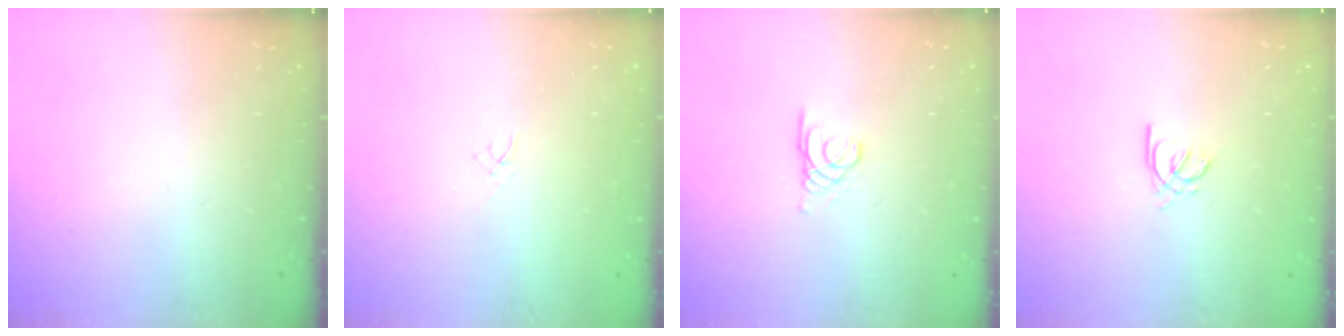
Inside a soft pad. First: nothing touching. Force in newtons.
{"total": 1.0, "press": 1.0, "slide": 0.3}
{"total": 1.7, "press": 1.7, "slide": 0.1}
{"total": 2.4, "press": 2.4, "slide": 0.6}